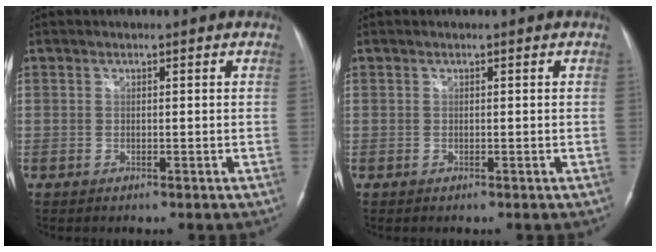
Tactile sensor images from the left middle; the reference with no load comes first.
{"total": 0.0}